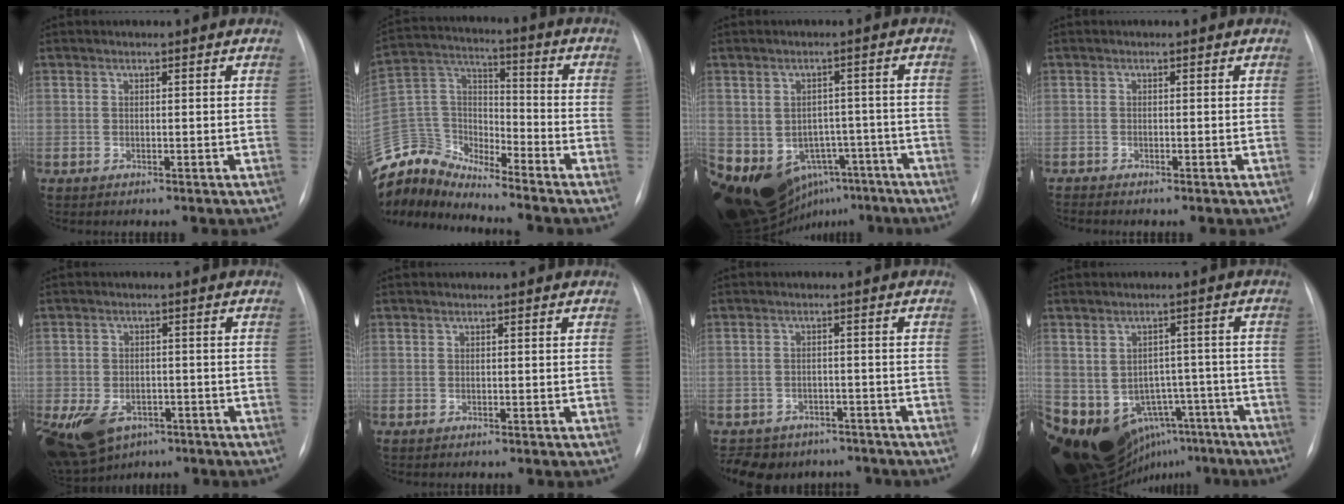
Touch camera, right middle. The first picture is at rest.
{"total": 13.3, "force": [-13.1, 2.3, 1.4], "torque": [-0.037, 0.061, -0.255]}
{"total": 17.1, "force": [-8.8, 12.6, 7.4], "torque": [-0.152, 0.024, -0.105]}
{"total": 0.7, "force": [-0.7, -0.1, 0.1], "torque": [0.000, -0.001, -0.011]}
{"total": 17.4, "force": [-8.8, 12.3, 8.6], "torque": [-0.245, -0.014, -0.123]}
{"total": 0.0}
{"total": 9.6, "force": [-7.6, 5.7, 1.6], "torque": [-0.029, 0.011, -0.089]}
{"total": 18.7, "force": [-11.0, 13.0, 7.9], "torque": [-0.156, 0.033, -0.120]}